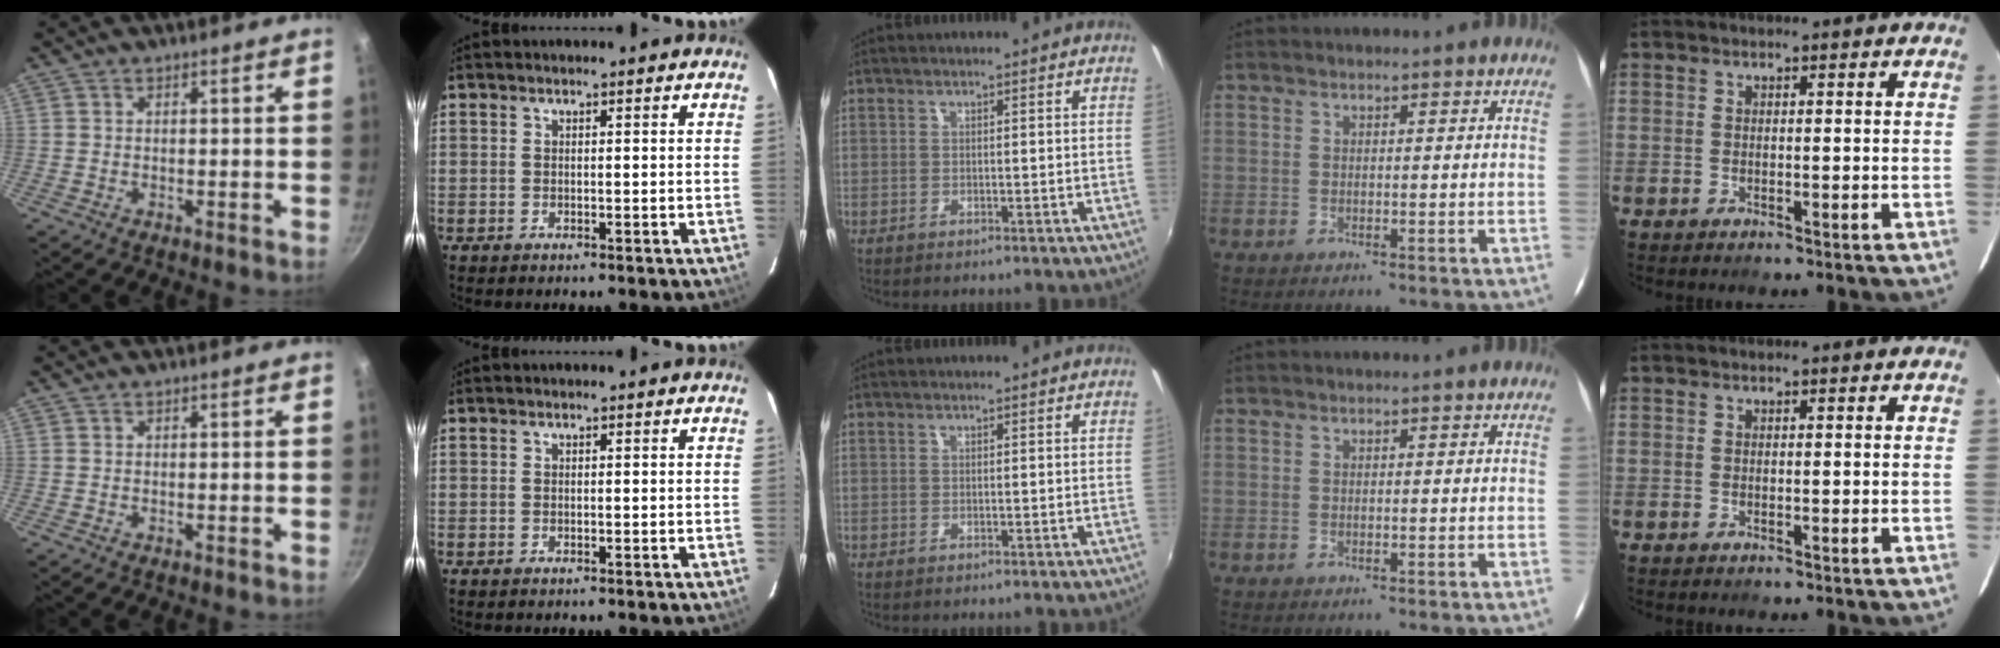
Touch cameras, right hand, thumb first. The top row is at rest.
{}